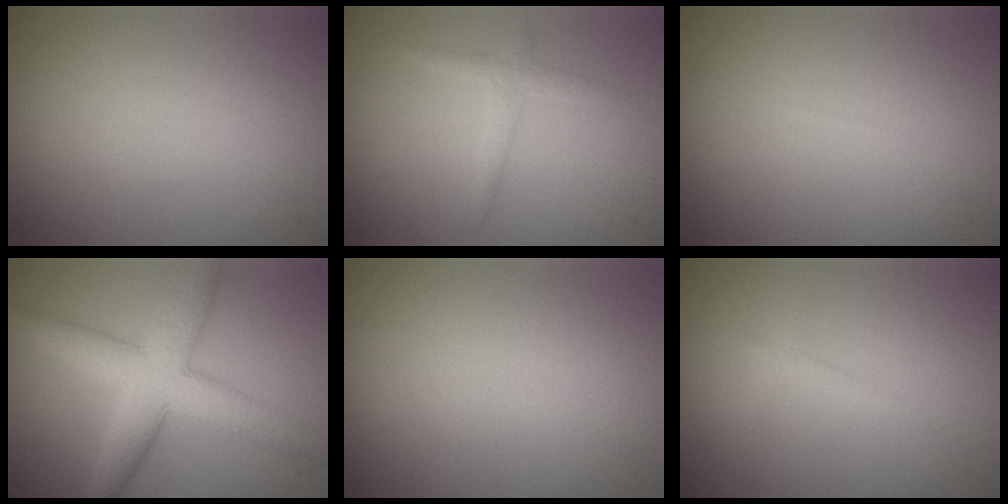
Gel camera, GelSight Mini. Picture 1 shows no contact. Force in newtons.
{"total": 1.6, "press": 1.6, "slide": 0.1}
{"total": 0.0}
{"total": 6.4, "press": 6.3, "slide": 0.0}
{"total": 0.0}
{"total": 0.9, "press": 0.9, "slide": 0.1}